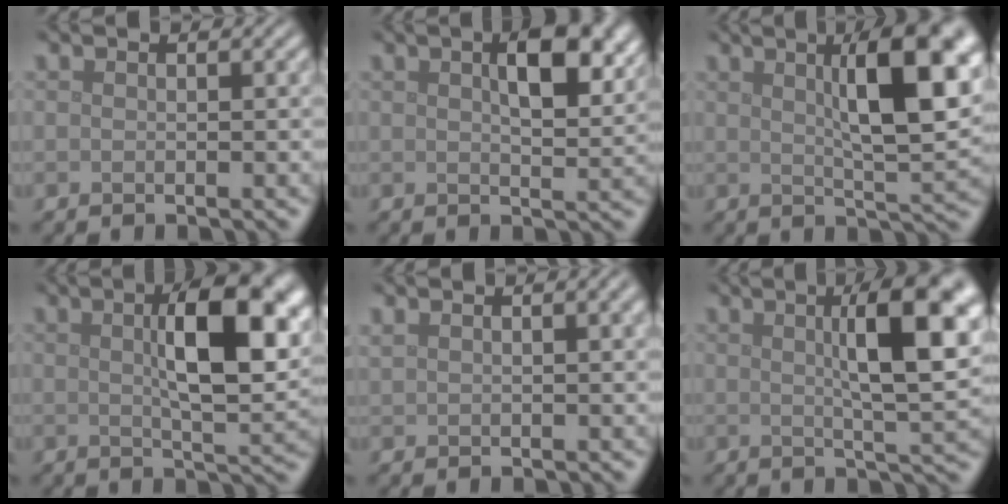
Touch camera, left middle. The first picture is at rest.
{"total": 5.9, "force": [2.3, 2.3, 4.9], "torque": [-0.074, 0.004, 0.037]}
{"total": 10.2, "force": [3.0, 2.8, 9.4], "torque": [-0.128, 0.006, 0.048]}
{"total": 10.4, "force": [2.4, 3.6, 9.5], "torque": [-0.143, 0.002, 0.039]}
{"total": 4.0, "force": [2.4, 1.5, 2.8], "torque": [-0.033, 0.013, 0.030]}
{"total": 9.7, "force": [2.5, 2.3, 9.1], "torque": [-0.116, 0.011, 0.036]}